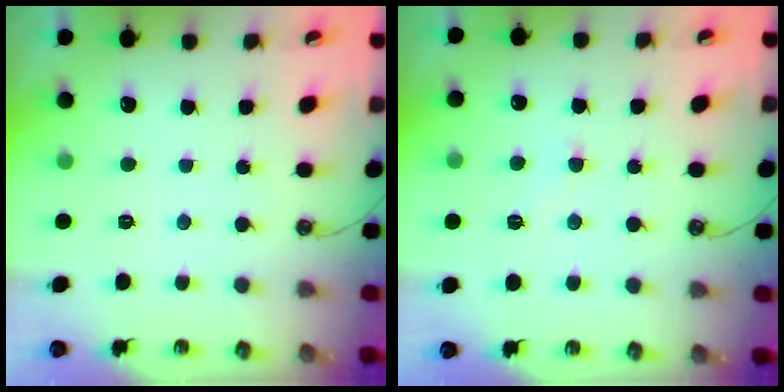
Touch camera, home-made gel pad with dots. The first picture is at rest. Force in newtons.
{"total": 3.0, "press": 3.0, "slide": 0.3}